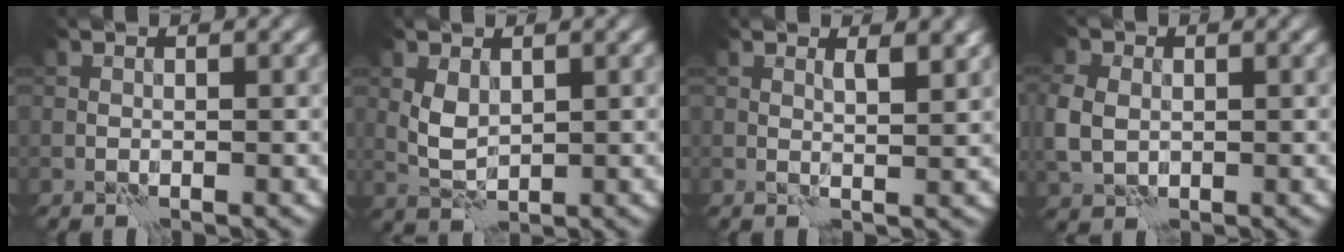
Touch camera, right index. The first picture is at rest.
{"total": 2.4, "force": [0.9, 1.4, 1.6], "torque": [-0.040, 0.000, 0.023]}
{"total": 1.9, "force": [1.2, 0.4, 1.4], "torque": [-0.018, -0.002, 0.022]}
{"total": 3.5, "force": [0.1, 2.9, 2.0], "torque": [-0.058, 0.006, 0.000]}